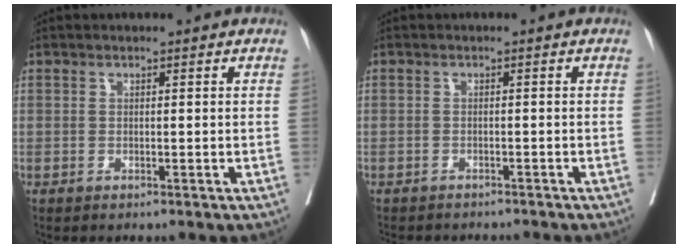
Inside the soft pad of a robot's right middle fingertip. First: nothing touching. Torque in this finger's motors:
{"motor_torque": [0.34, -0.75, 0.01, -0.01]}